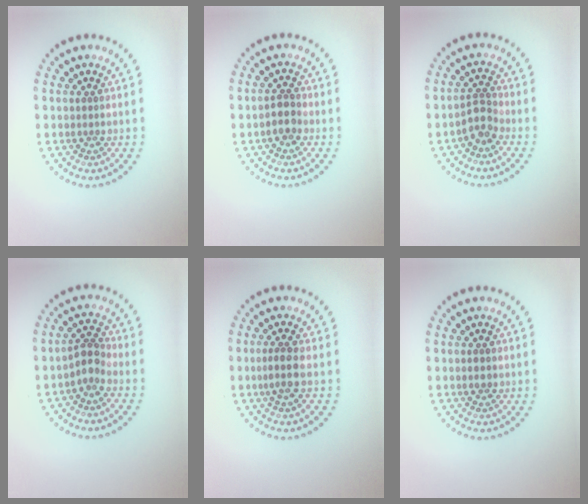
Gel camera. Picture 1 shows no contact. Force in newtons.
{"total": 1.8, "press": 1.6, "slide": 0.7}
{"total": 2.1, "press": 1.7, "slide": 1.2}
{"total": 2.1, "press": 1.6, "slide": 1.3}
{"total": 2.1, "press": 1.8, "slide": 1.0}
{"total": 1.1, "press": 1.1, "slide": 0.1}